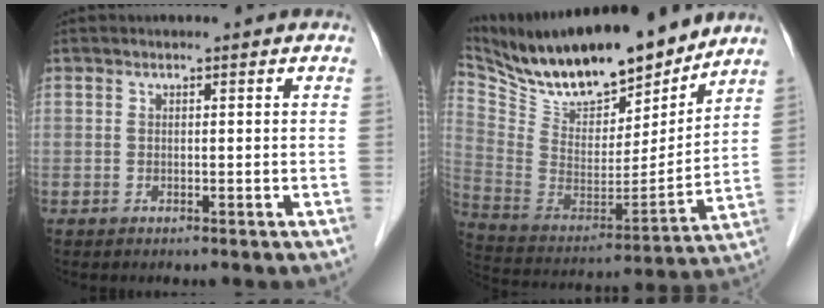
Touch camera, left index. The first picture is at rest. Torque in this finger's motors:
{"motor_torque": [0.23, -0.24, 0.19, 0.03]}